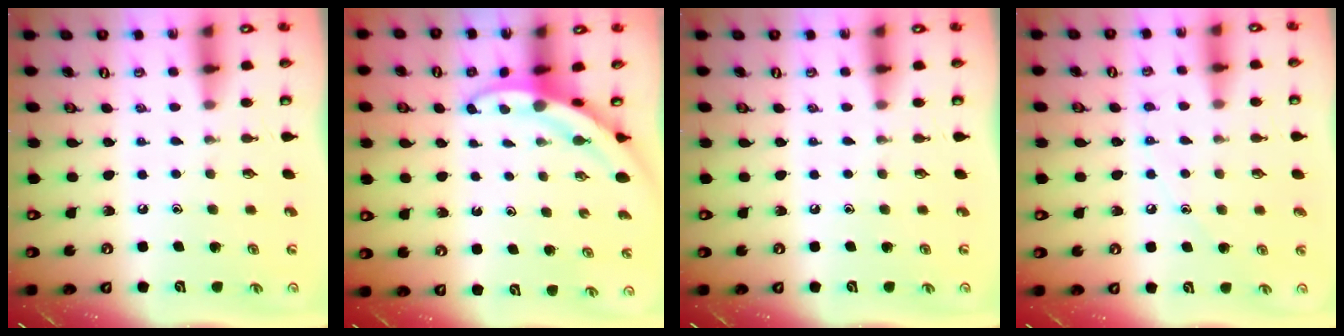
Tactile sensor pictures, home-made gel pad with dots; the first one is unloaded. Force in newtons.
{"total": 3.3, "press": 3.3, "slide": 0.3}
{"total": 0.0}
{"total": 6.8, "press": 6.8, "slide": 0.6}